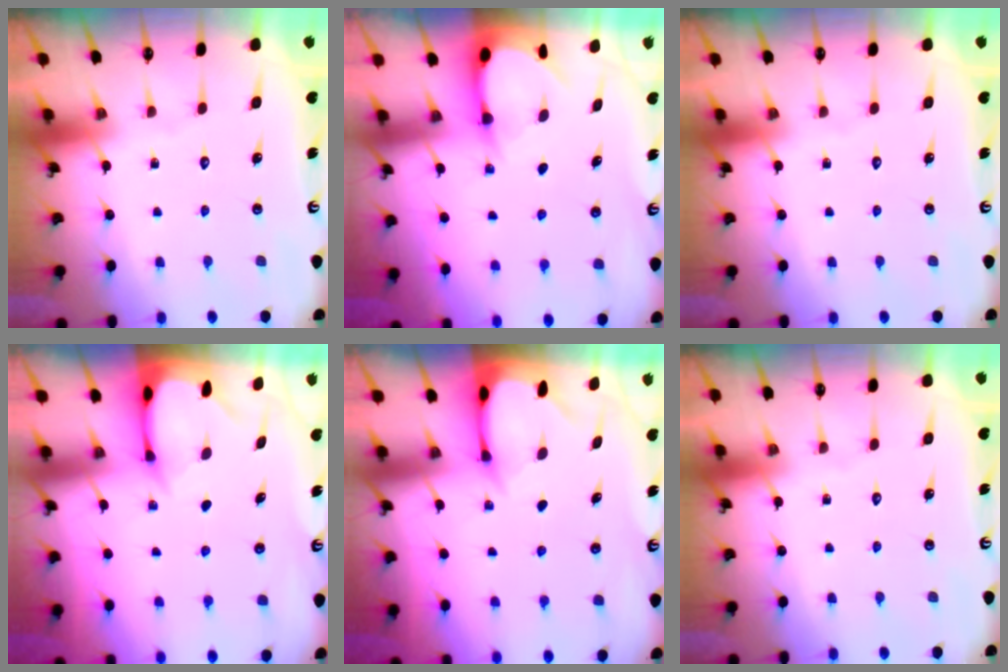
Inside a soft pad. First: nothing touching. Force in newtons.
{"total": 3.2, "press": 3.2, "slide": 0.3}
{"total": 0.0}
{"total": 2.6, "press": 2.6, "slide": 0.3}
{"total": 2.6, "press": 2.6, "slide": 0.3}
{"total": 0.0}